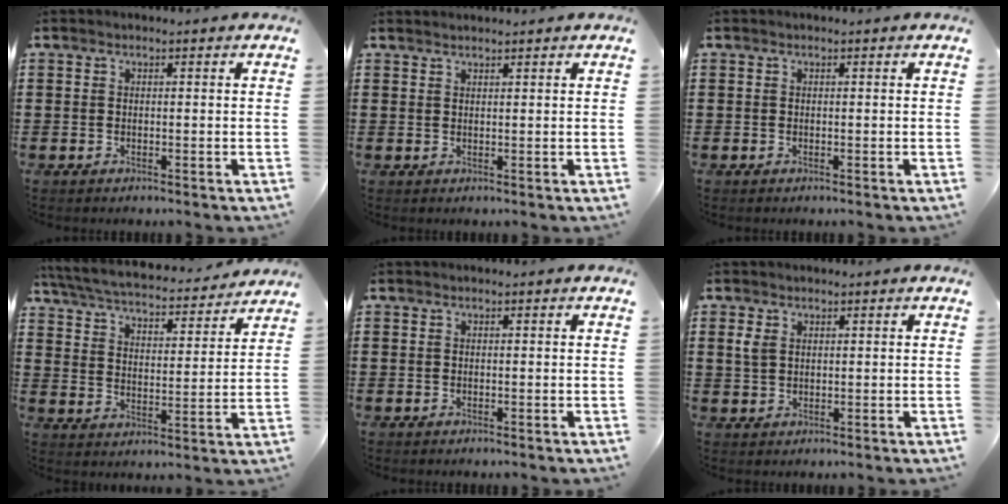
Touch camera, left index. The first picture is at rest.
{"total": 0.9, "force": [0.9, -0.1, 0.0], "torque": [-0.003, -0.002, 0.019]}
{"total": 0.0}
{"total": 5.0, "force": [4.8, 0.1, 1.5], "torque": [-0.055, -0.034, 0.077]}
{"total": 0.0}
{"total": 2.2, "force": [1.0, 1.5, 1.3], "torque": [-0.031, 0.006, 0.017]}